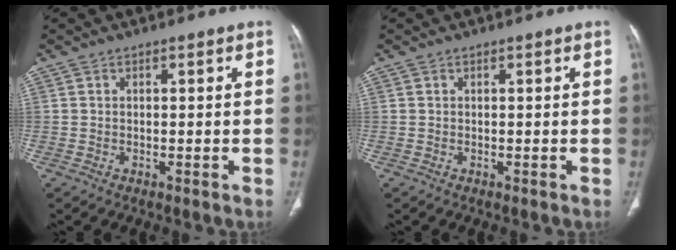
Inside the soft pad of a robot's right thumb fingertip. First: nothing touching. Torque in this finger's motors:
{"motor_torque": [0.00, 0.00, 0.00, 0.00, 0.00]}